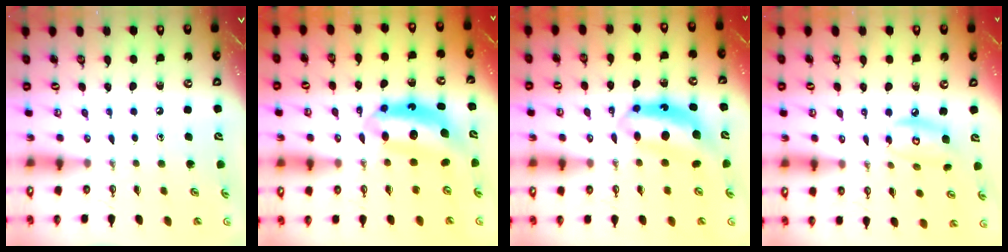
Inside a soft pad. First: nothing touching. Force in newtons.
{"total": 7.9, "press": 7.8, "slide": 0.6}
{"total": 7.2, "press": 7.2, "slide": 0.3}
{"total": 9.0, "press": 9.0, "slide": 0.6}